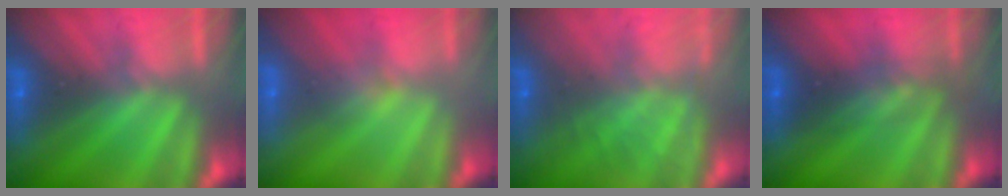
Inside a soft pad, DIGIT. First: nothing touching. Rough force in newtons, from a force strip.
{"total": 2.9}
{"total": 8.1}
{"total": 2.9}